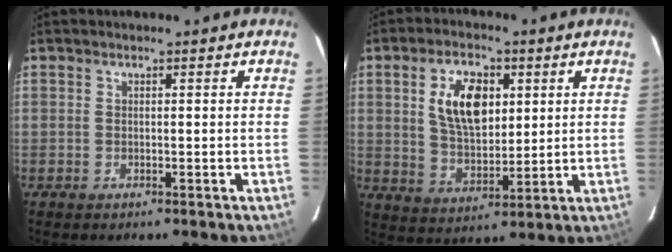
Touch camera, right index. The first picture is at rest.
{"total": 11.3, "force": [3.3, 6.2, 8.8], "torque": [-0.163, 0.012, 0.067]}